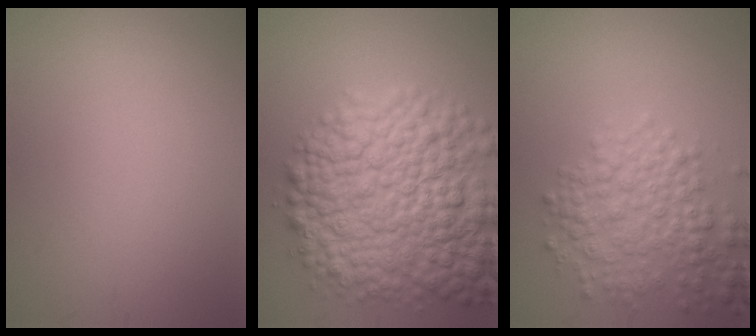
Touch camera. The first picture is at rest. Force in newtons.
{"total": 13.0, "press": 13.0, "slide": 0.5}
{"total": 5.1, "press": 5.1, "slide": 0.2}